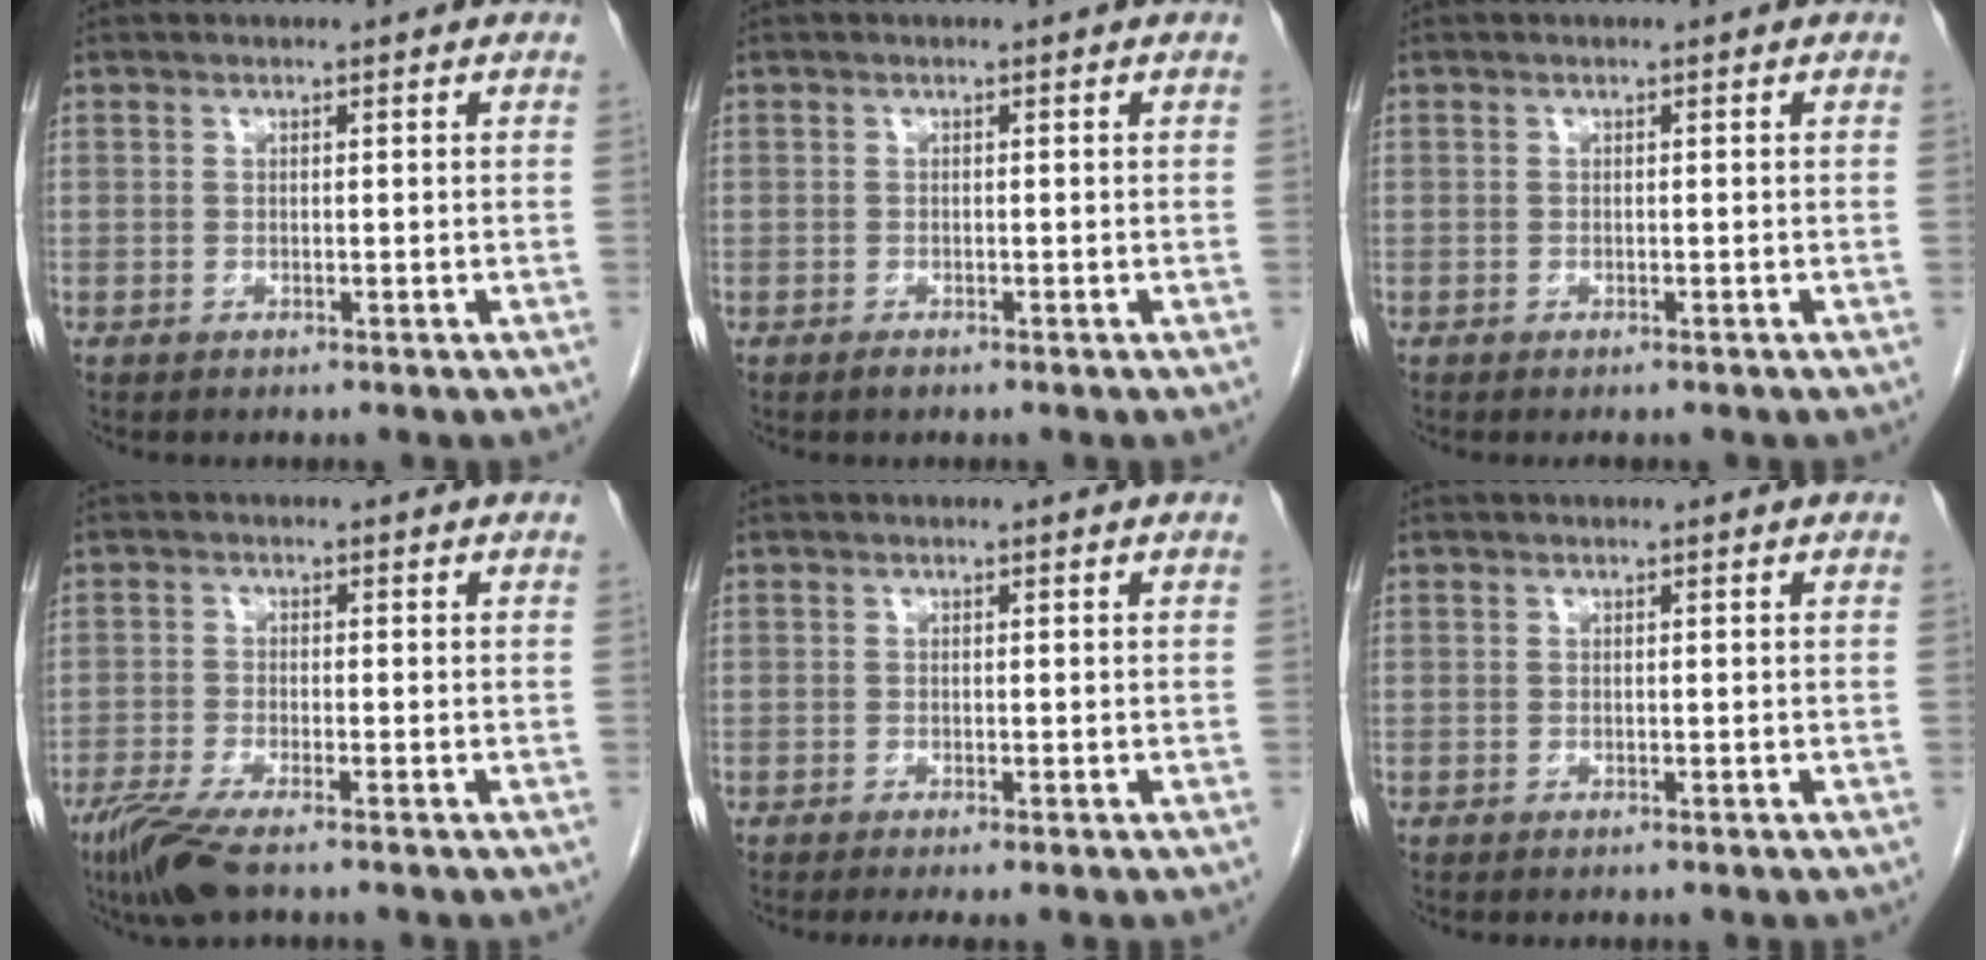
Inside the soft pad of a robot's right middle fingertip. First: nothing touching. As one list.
[{"total": 0.6, "force": [-0.5, 0.2, 0.3], "torque": [-0.008, -0.002, -0.007]}, {"total": 0.6, "force": [-0.5, 0.0, 0.3], "torque": [-0.012, -0.004, -0.005]}, {"total": 6.0, "force": [-4.3, 0.6, 4.2], "torque": [-0.082, -0.017, -0.079]}, {"total": 1.4, "force": [-1.0, 0.0, 1.0], "torque": [-0.018, -0.007, -0.015]}, {"total": 0.0}]